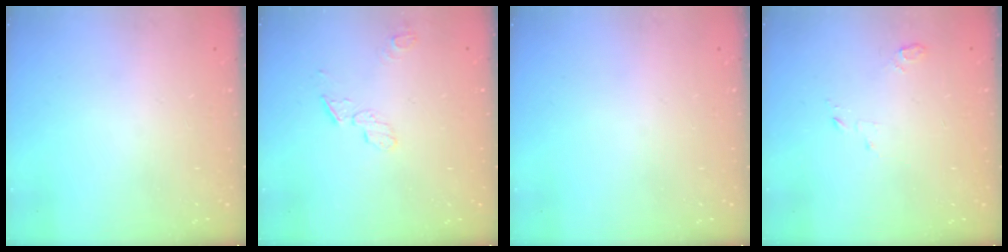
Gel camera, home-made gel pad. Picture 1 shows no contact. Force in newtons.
{"total": 4.9, "press": 4.8, "slide": 0.5}
{"total": 0.0}
{"total": 2.8, "press": 2.8, "slide": 0.3}